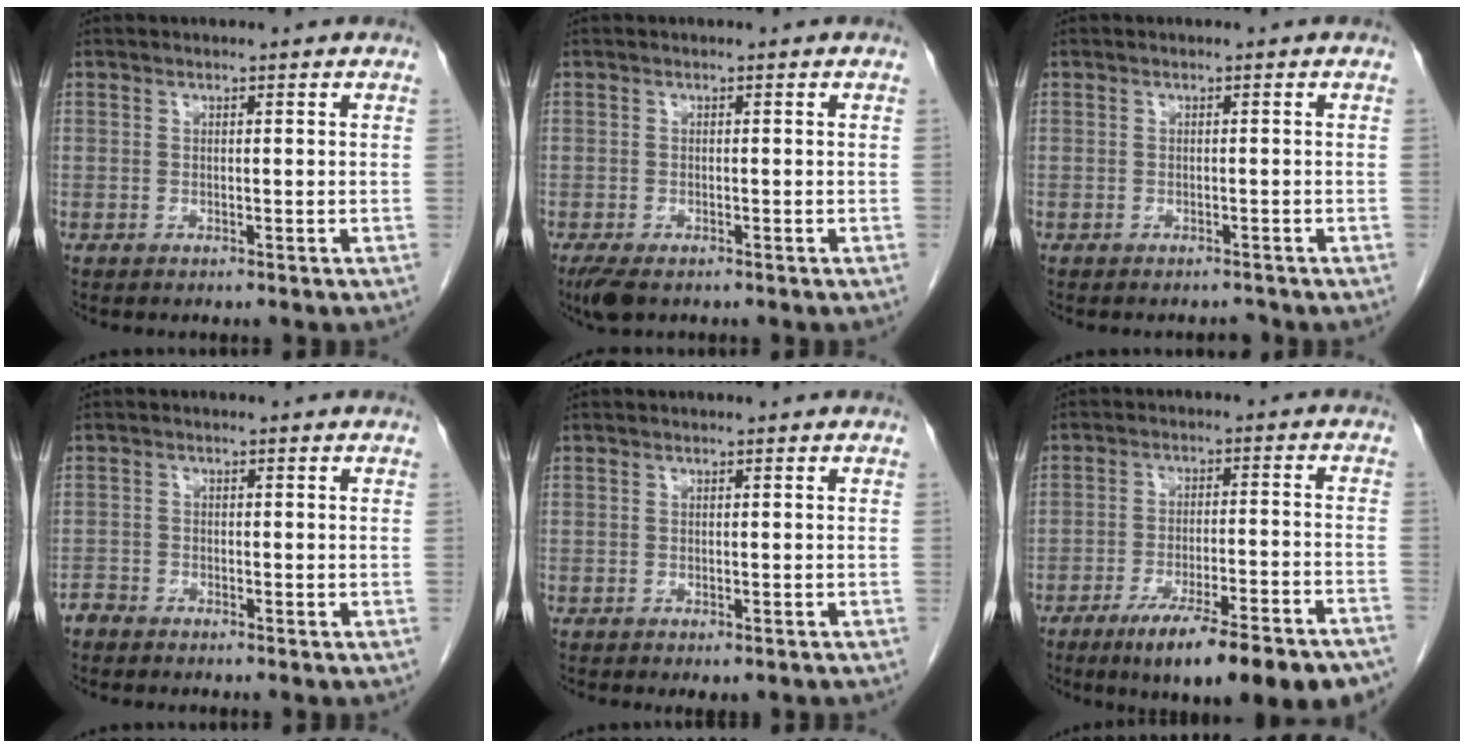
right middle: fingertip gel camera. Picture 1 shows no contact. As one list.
[{"total": 3.5, "force": [-2.4, 1.4, 2.2], "torque": [-0.044, -0.010, -0.039]}, {"total": 1.3, "force": [-1.3, 0.2, -0.1], "torque": [0.004, -0.004, -0.015]}, {"total": 1.6, "force": [-1.5, 0.4, -0.1], "torque": [0.000, -0.001, -0.030]}, {"total": 1.7, "force": [-1.3, 0.7, 1.0], "torque": [-0.010, -0.003, -0.014]}, {"total": 19.0, "force": [-14.4, 2.3, 12.2], "torque": [-0.117, 0.002, -0.207]}]